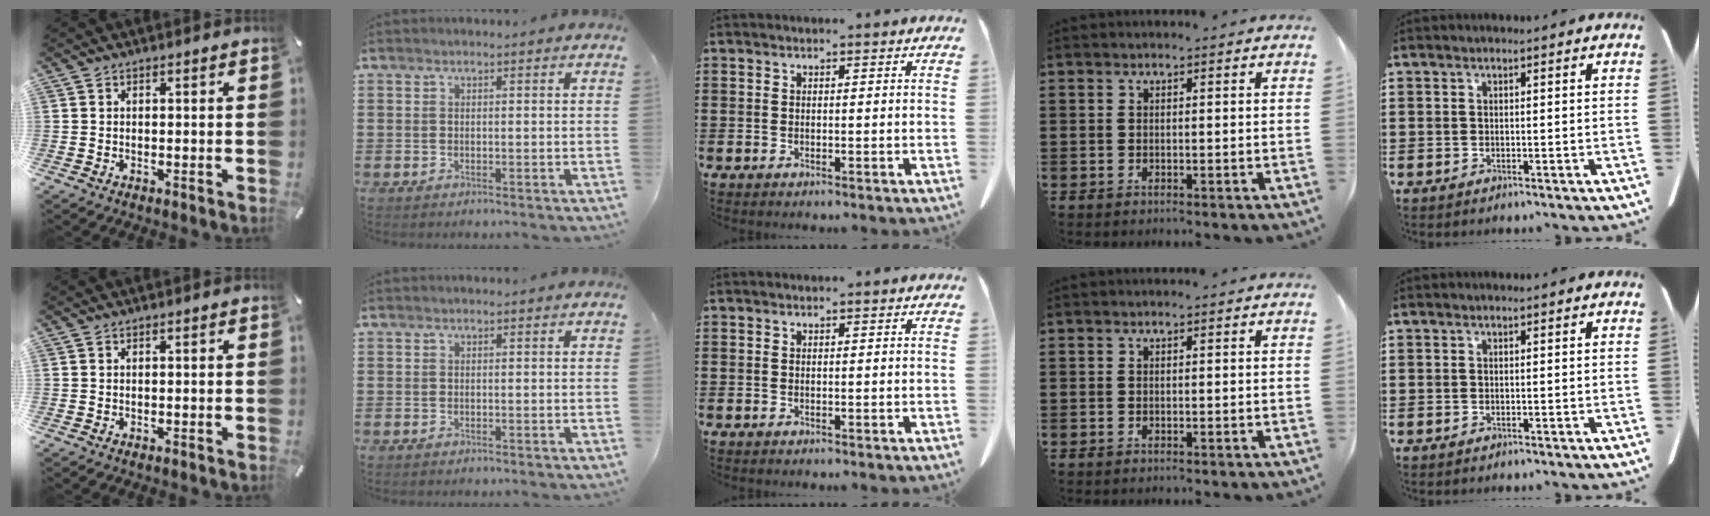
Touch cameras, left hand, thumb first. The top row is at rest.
{}